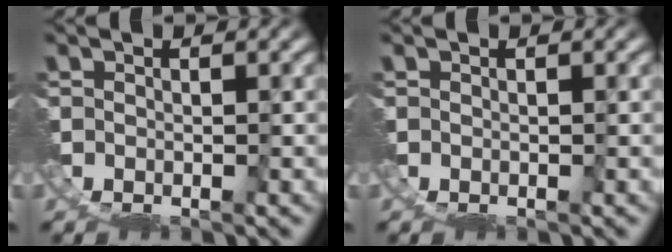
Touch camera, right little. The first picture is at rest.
{"total": 0.0}